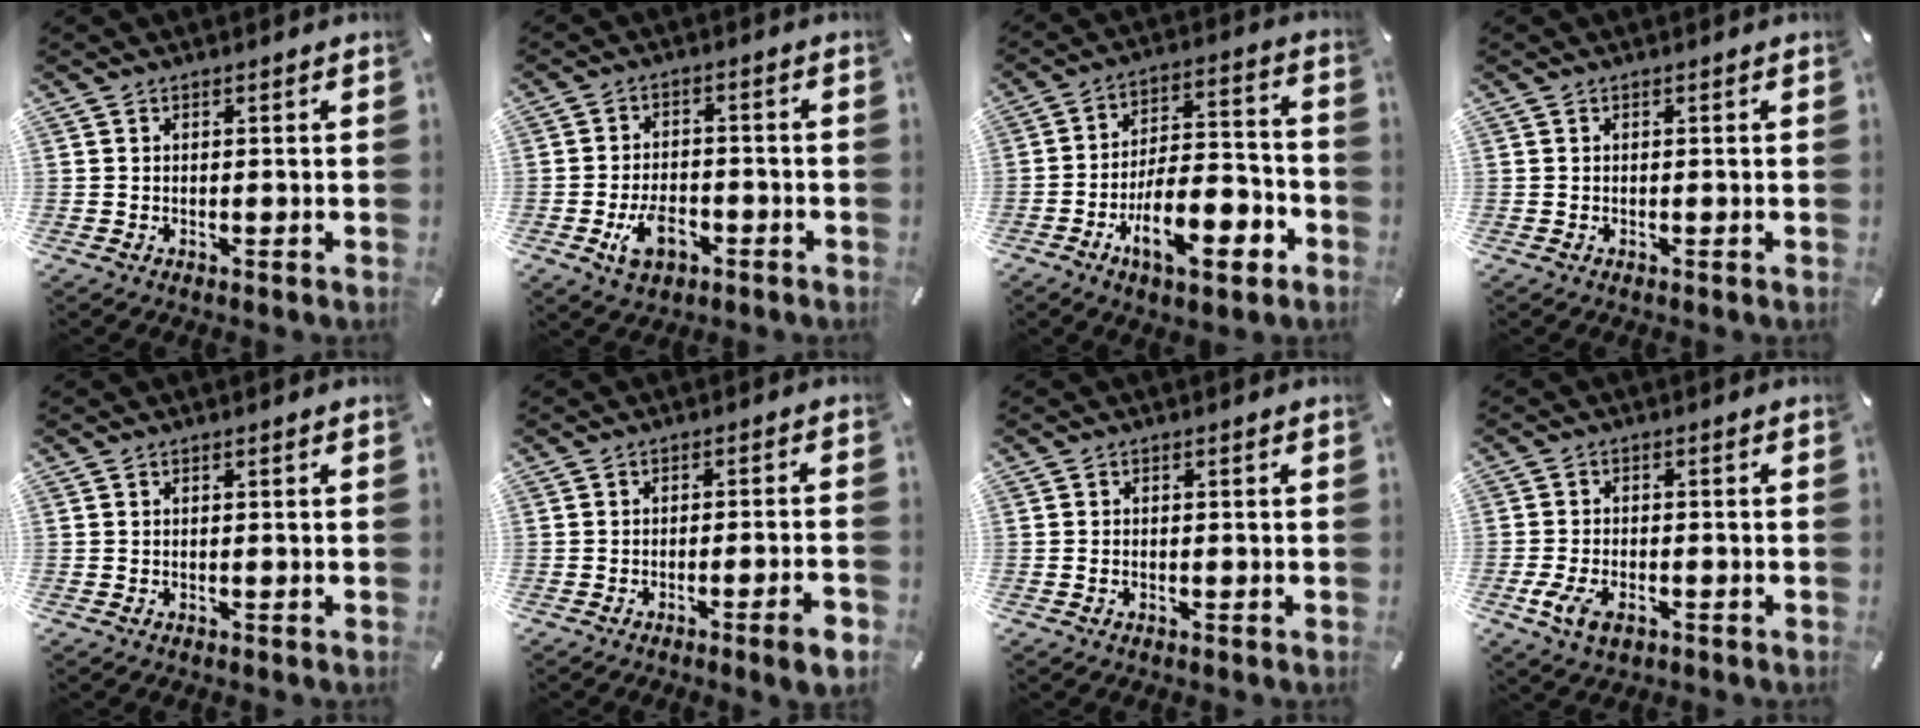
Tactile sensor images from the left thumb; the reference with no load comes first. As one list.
[{"total": 8.6, "force": [-3.4, 5.3, 5.8], "torque": [-0.104, 0.013, -0.060]}, {"total": 16.3, "force": [-7.7, 7.5, 12.3], "torque": [-0.183, 0.034, -0.124]}, {"total": 0.0}, {"total": 0.0}, {"total": 6.0, "force": [-3.0, 0.5, 5.1], "torque": [-0.077, 0.000, -0.049]}, {"total": 1.1, "force": [-0.4, 0.6, 0.8], "torque": [-0.016, 0.000, -0.008]}, {"total": 5.5, "force": [-2.5, 3.2, 3.6], "torque": [-0.090, 0.003, -0.051]}]